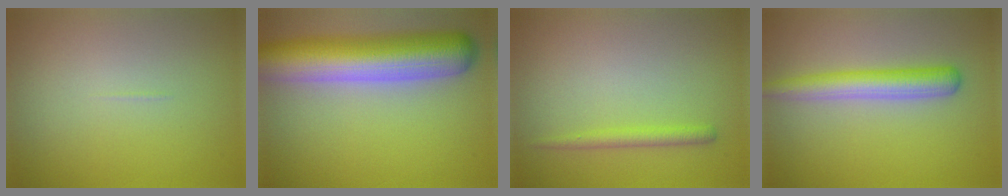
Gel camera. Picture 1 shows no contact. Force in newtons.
{"total": 10.1, "press": 10.1, "slide": 0.6}
{"total": 1.4, "press": 1.4, "slide": 0.1}
{"total": 3.8, "press": 3.8, "slide": 0.2}